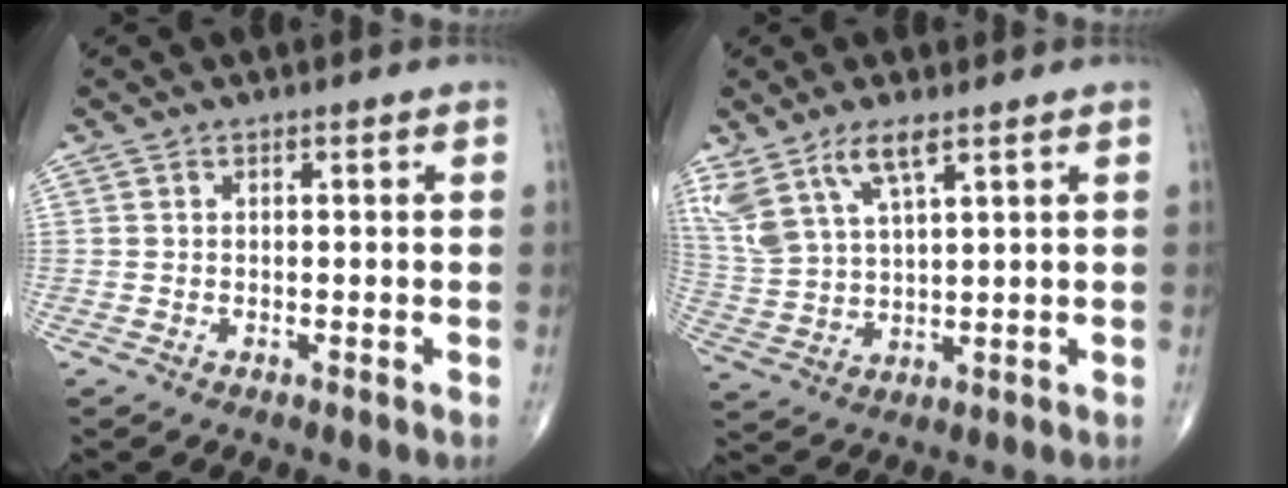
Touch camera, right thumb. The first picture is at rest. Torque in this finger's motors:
{"motor_torque": [0.09, 0.41, 0.98, 0.71, 0.08]}